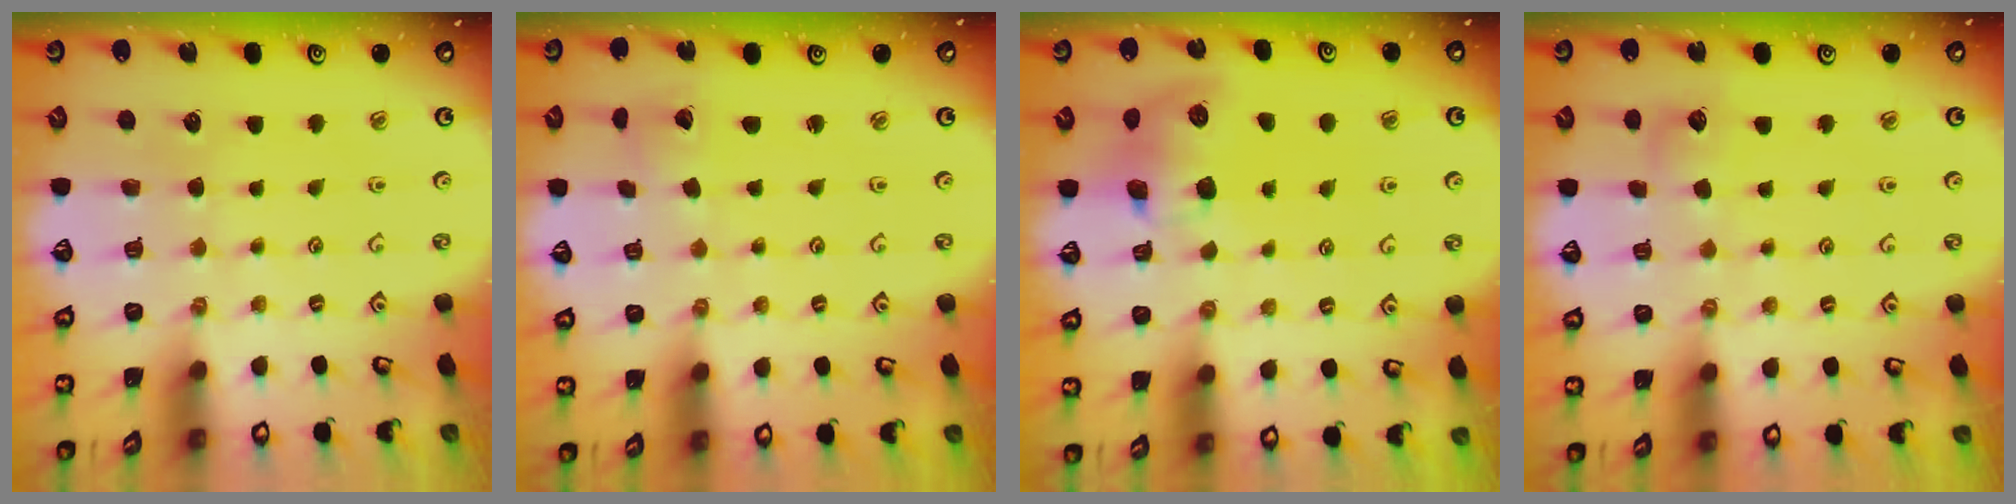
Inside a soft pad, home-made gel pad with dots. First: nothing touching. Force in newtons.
{"total": 1.9, "press": 1.9, "slide": 0.1}
{"total": 8.8, "press": 8.7, "slide": 1.1}
{"total": 5.2, "press": 5.2, "slide": 0.3}